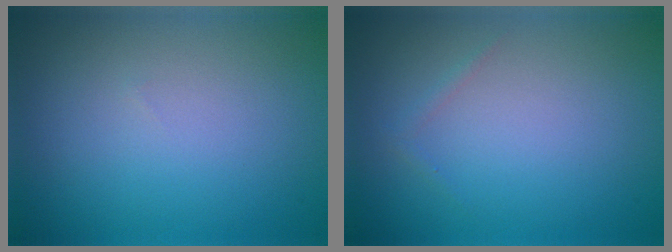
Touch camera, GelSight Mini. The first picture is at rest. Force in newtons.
{"total": 0.5, "press": 0.5, "slide": 0.0}